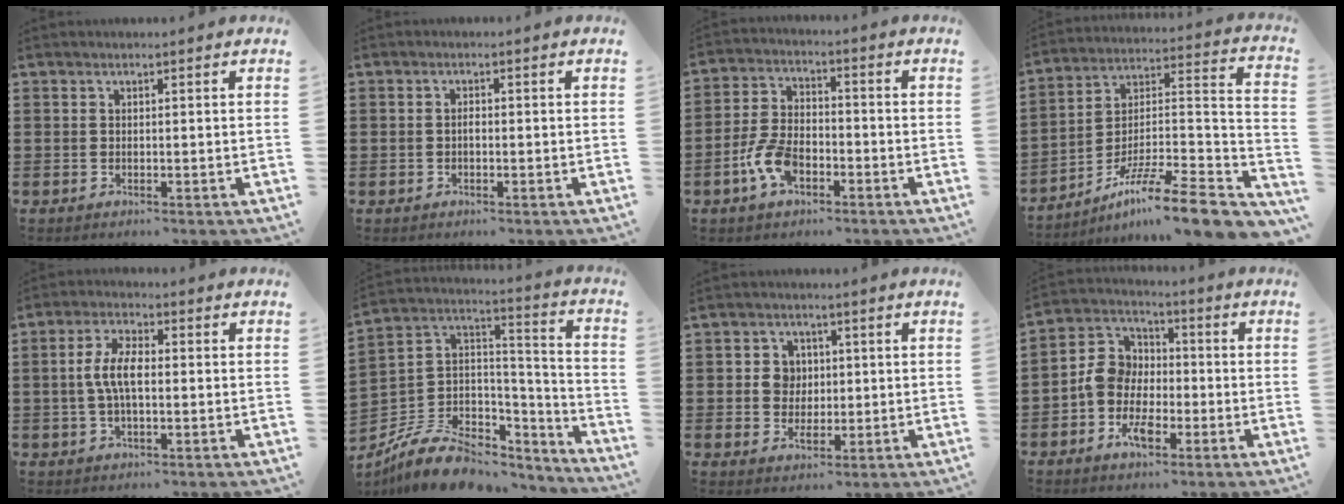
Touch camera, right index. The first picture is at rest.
{"total": 0.8, "force": [-0.3, 0.6, 0.5], "torque": [-0.011, 0.000, -0.005]}
{"total": 6.9, "force": [-3.2, 3.6, 5.0], "torque": [-0.123, 0.000, -0.065]}
{"total": 11.5, "force": [-8.2, 1.2, 7.9], "torque": [-0.126, 0.002, -0.156]}
{"total": 6.0, "force": [-0.1, 2.4, 5.5], "torque": [-0.122, -0.001, -0.009]}
{"total": 10.8, "force": [-6.7, 6.9, 5.0], "torque": [-0.099, 0.028, -0.118]}
{"total": 4.1, "force": [0.4, 3.6, 1.9], "torque": [-0.044, 0.006, 0.003]}
{"total": 7.3, "force": [-2.2, 5.7, 4.0], "torque": [-0.108, 0.010, -0.045]}